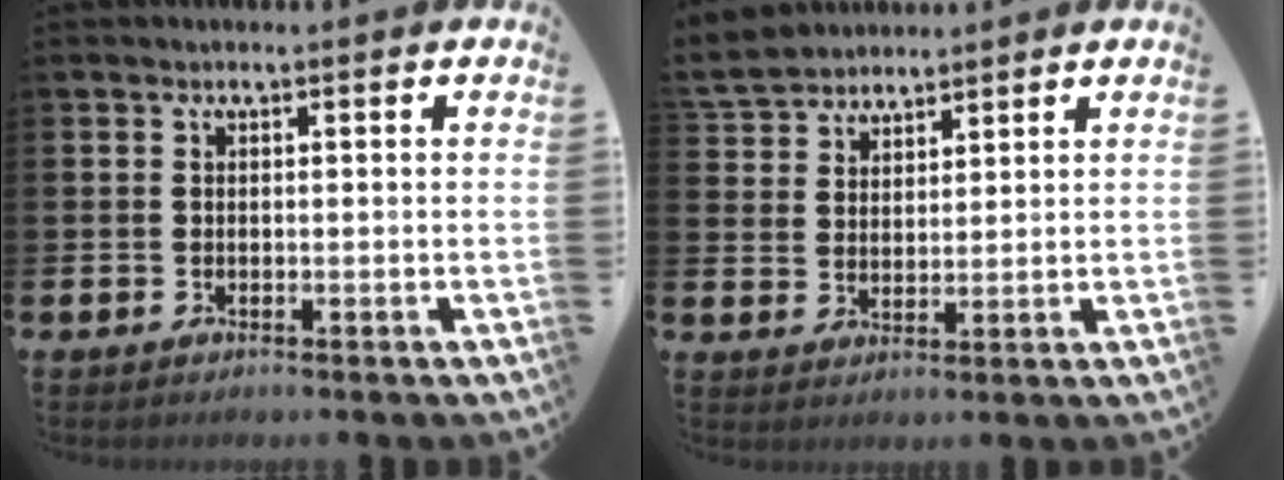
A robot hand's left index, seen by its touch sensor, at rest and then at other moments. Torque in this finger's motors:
{"motor_torque": [1.10, -1.04, 1.05, 0.22]}